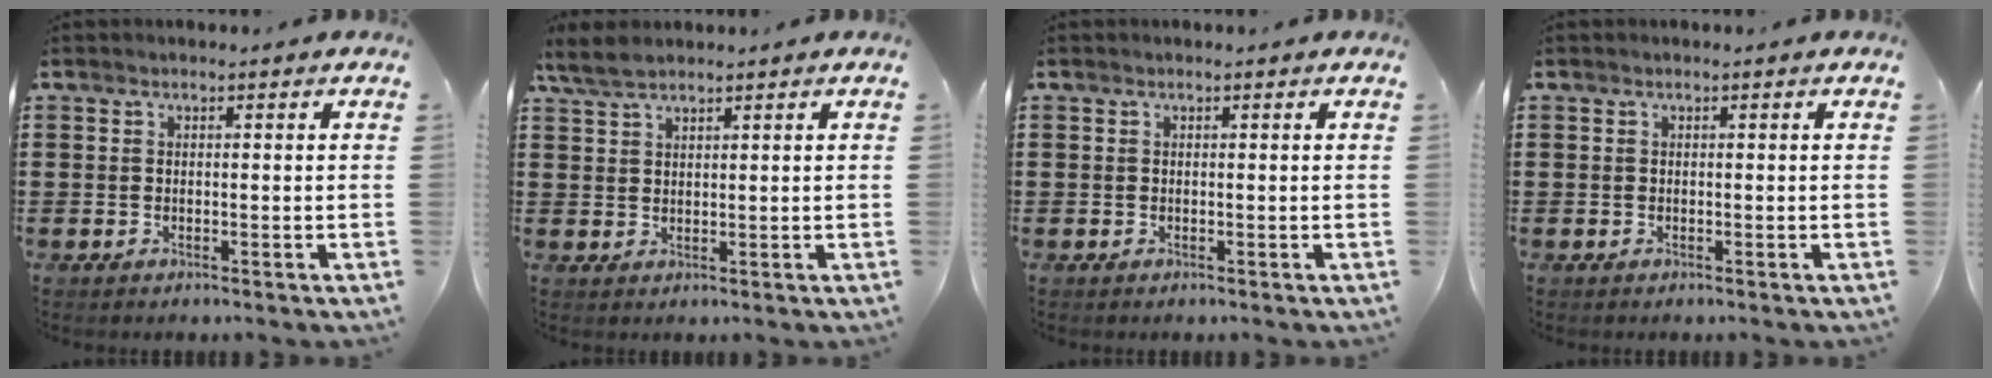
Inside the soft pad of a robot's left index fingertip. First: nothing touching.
{"total": 3.7, "force": [2.9, 1.1, 2.0], "torque": [-0.047, 0.002, 0.055]}
{"total": 0.0}
{"total": 0.0}